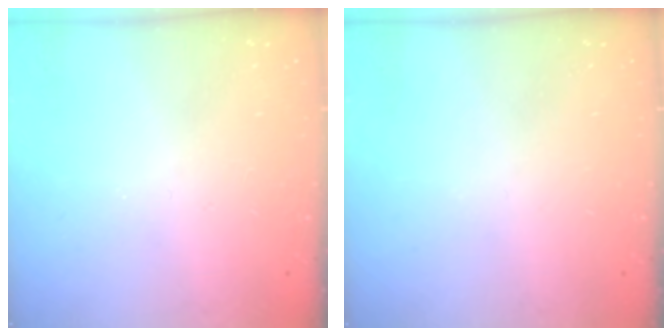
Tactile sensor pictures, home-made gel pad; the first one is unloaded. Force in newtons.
{"total": 0.0}